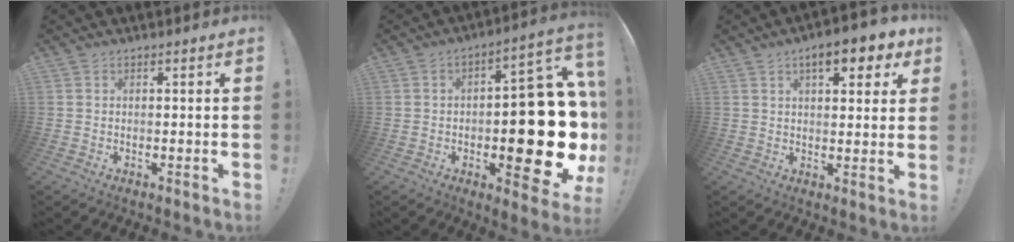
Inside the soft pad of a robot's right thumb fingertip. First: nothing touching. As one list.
[{"total": 22.3, "force": [-3.5, 9.3, 20.0], "torque": [-0.237, 0.014, -0.041]}, {"total": 9.1, "force": [4.6, 3.5, 7.0], "torque": [-0.090, -0.014, 0.074]}]